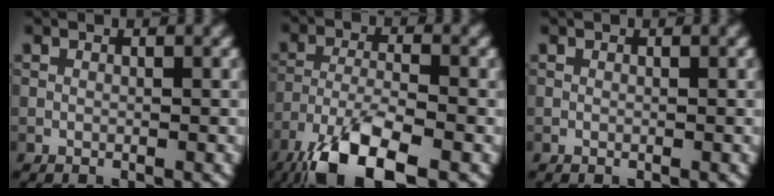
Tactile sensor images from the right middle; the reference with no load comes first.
{"total": 7.9, "force": [-5.2, 2.4, 5.6], "torque": [-0.108, -0.007, -0.102]}
{"total": 0.0}